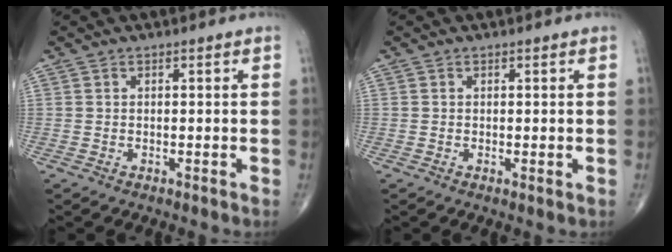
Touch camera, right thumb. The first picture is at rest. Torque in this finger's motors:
{"motor_torque": [-0.24, 0.04, 0.00, -0.14, -0.03]}